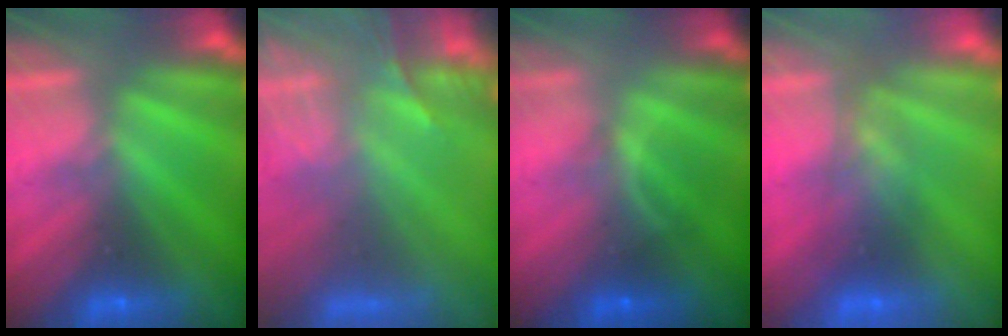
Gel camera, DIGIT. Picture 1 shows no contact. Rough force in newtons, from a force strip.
{"total": 14.6}
{"total": 1.4}
{"total": 2.5}